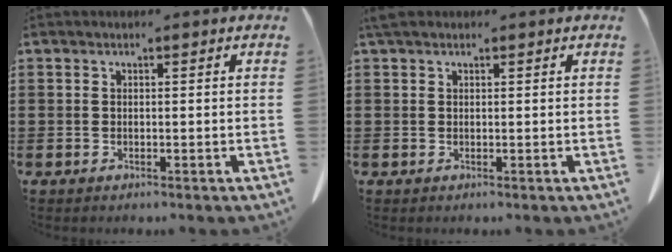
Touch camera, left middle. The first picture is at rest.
{"total": 1.3, "force": [0.9, 0.7, 0.5], "torque": [-0.014, 0.004, 0.017]}